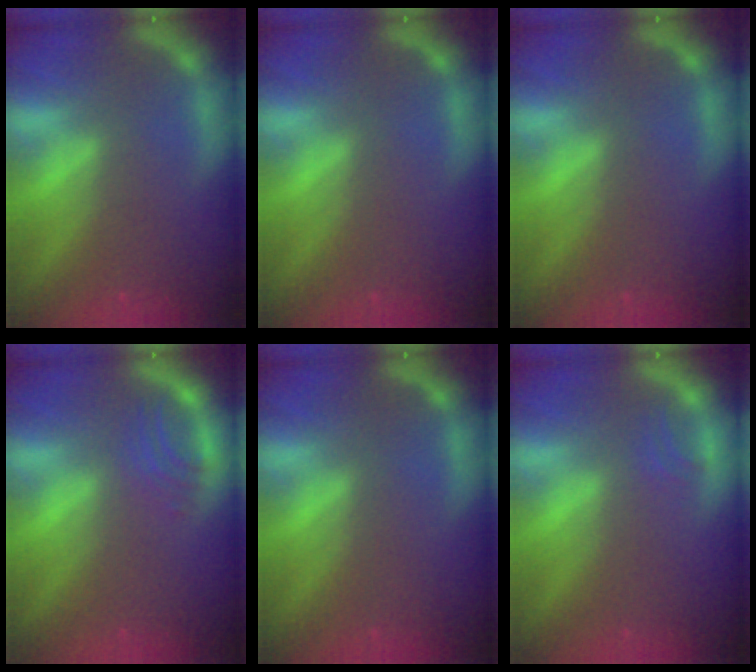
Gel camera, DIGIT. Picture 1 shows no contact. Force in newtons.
{"total": 0.0}
{"total": 0.0}
{"total": 2.5}
{"total": 0.0}
{"total": 0.9}